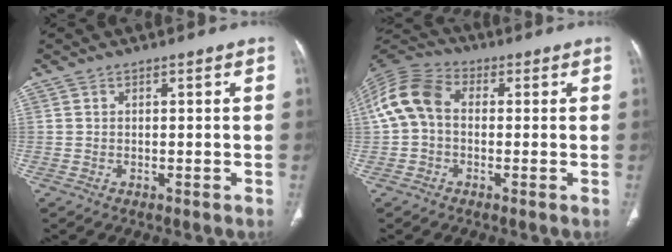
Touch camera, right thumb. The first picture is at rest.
{"total": 10.4, "force": [0.4, 7.5, 7.2], "torque": [-0.145, 0.030, -0.006]}